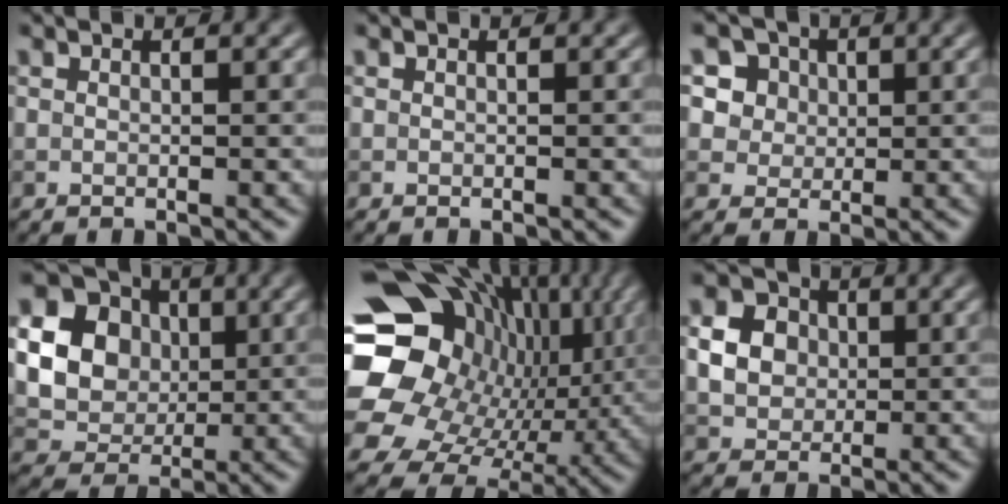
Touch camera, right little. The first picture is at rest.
{"total": 0.0}
{"total": 7.1, "force": [3.4, 5.6, 2.6], "torque": [-0.045, 0.014, 0.045]}
{"total": 15.1, "force": [3.2, 13.6, 5.7], "torque": [-0.164, 0.023, 0.049]}
{"total": 20.7, "force": [4.1, 17.1, 11.0], "torque": [-0.201, -0.001, 0.078]}
{"total": 3.8, "force": [0.4, 3.3, 1.8], "torque": [-0.031, 0.005, 0.009]}